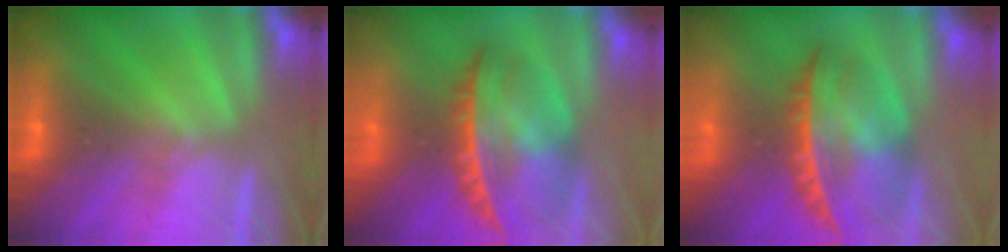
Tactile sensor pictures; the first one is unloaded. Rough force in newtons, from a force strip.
{"total": 9.0}
{"total": 9.0}